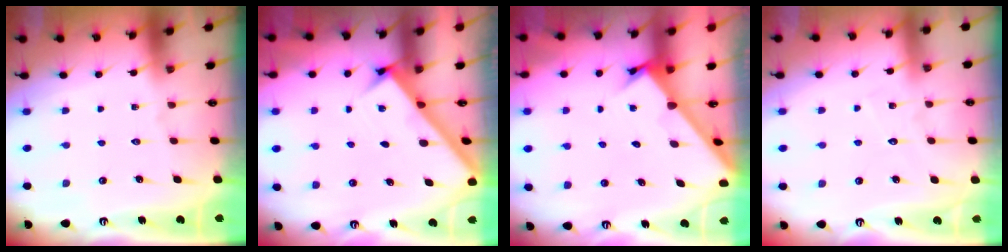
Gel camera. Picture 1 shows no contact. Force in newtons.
{"total": 2.7, "press": 2.7, "slide": 0.3}
{"total": 2.1, "press": 2.1, "slide": 0.2}
{"total": 3.9, "press": 3.9, "slide": 0.3}